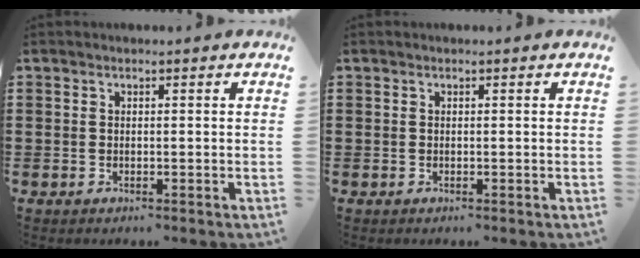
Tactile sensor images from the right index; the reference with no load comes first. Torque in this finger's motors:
{"motor_torque": [0.00, 0.00, 0.00, 0.00]}